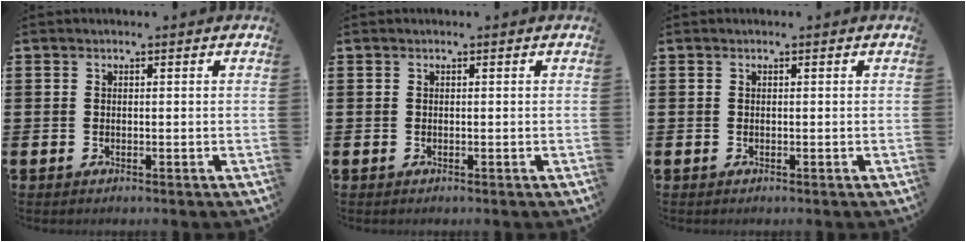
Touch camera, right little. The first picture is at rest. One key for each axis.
{"total": 0.0}
{"total": 0.0}